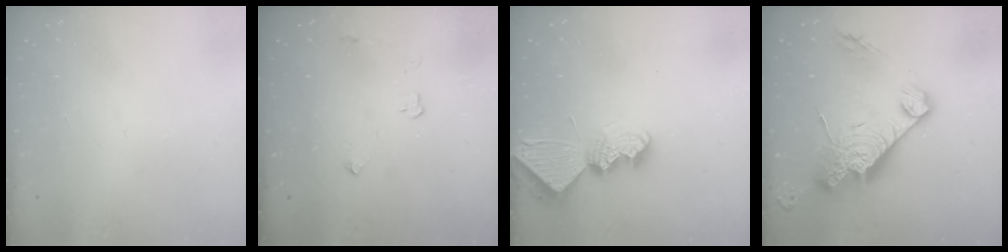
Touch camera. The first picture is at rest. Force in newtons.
{"total": 3.1, "press": 3.0, "slide": 0.5}
{"total": 8.3, "press": 8.2, "slide": 0.9}
{"total": 19.8, "press": 19.7, "slide": 1.8}